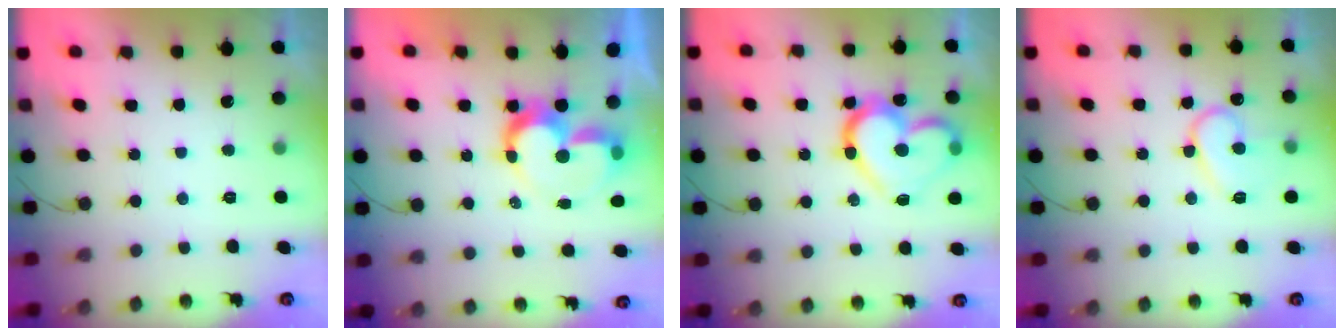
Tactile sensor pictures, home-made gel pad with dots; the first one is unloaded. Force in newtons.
{"total": 10.5, "press": 10.4, "slide": 0.8}
{"total": 17.6, "press": 17.5, "slide": 1.2}
{"total": 12.2, "press": 12.1, "slide": 1.3}